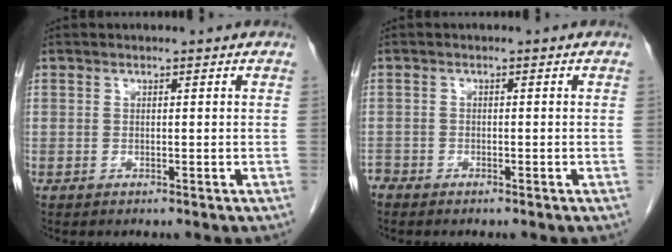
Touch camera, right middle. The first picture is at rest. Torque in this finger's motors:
{"motor_torque": [0.01, -0.03, -0.03, -0.04]}